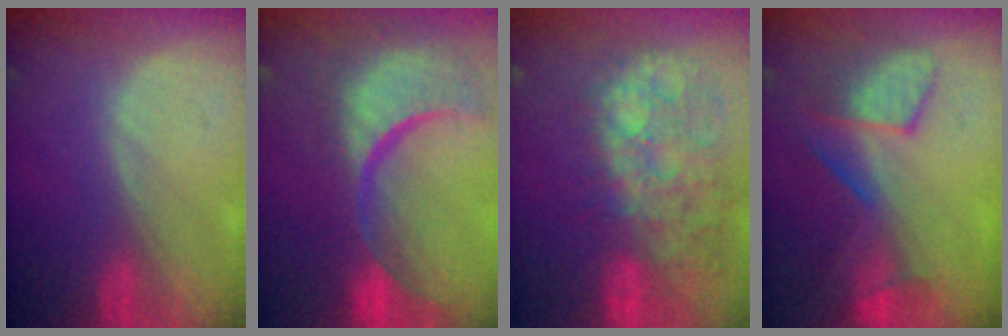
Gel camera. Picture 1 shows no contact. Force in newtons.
{"total": 15.4, "press": 12.1, "slide": 9.5}
{"total": 14.1, "press": 11.6, "slide": 8.1}
{"total": 8.0, "press": 7.5, "slide": 2.5}